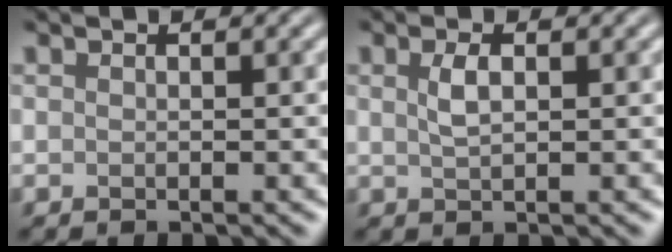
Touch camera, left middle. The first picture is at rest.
{"total": 1.7, "force": [0.5, 0.7, 1.5], "torque": [-0.034, 0.001, 0.012]}